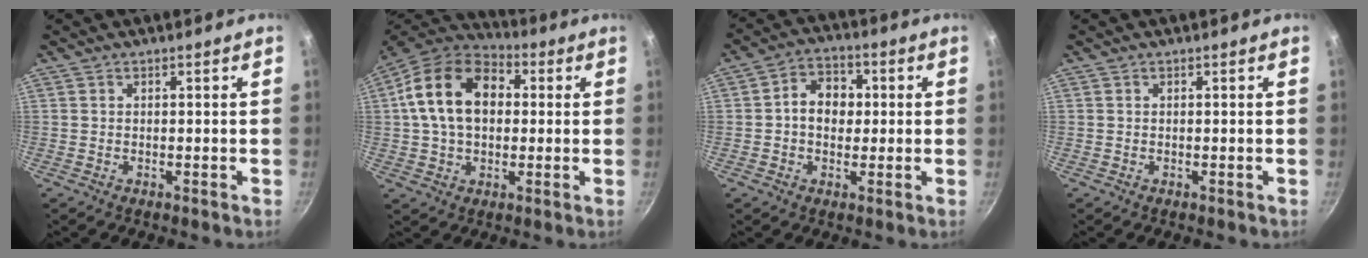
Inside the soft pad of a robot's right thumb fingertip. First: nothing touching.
{"total": 16.8, "force": [2.5, 11.7, 11.8], "torque": [-0.179, 0.025, 0.028]}
{"total": 7.7, "force": [0.3, 6.1, 4.7], "torque": [-0.044, 0.014, -0.006]}
{"total": 0.0}